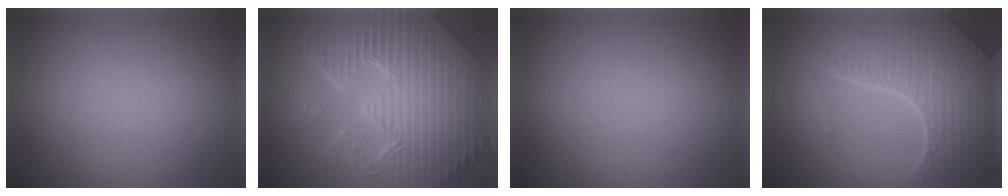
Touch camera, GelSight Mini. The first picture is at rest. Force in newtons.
{"total": 11.2, "press": 7.1, "slide": 8.7}
{"total": 0.0}
{"total": 8.1, "press": 5.7, "slide": 5.7}